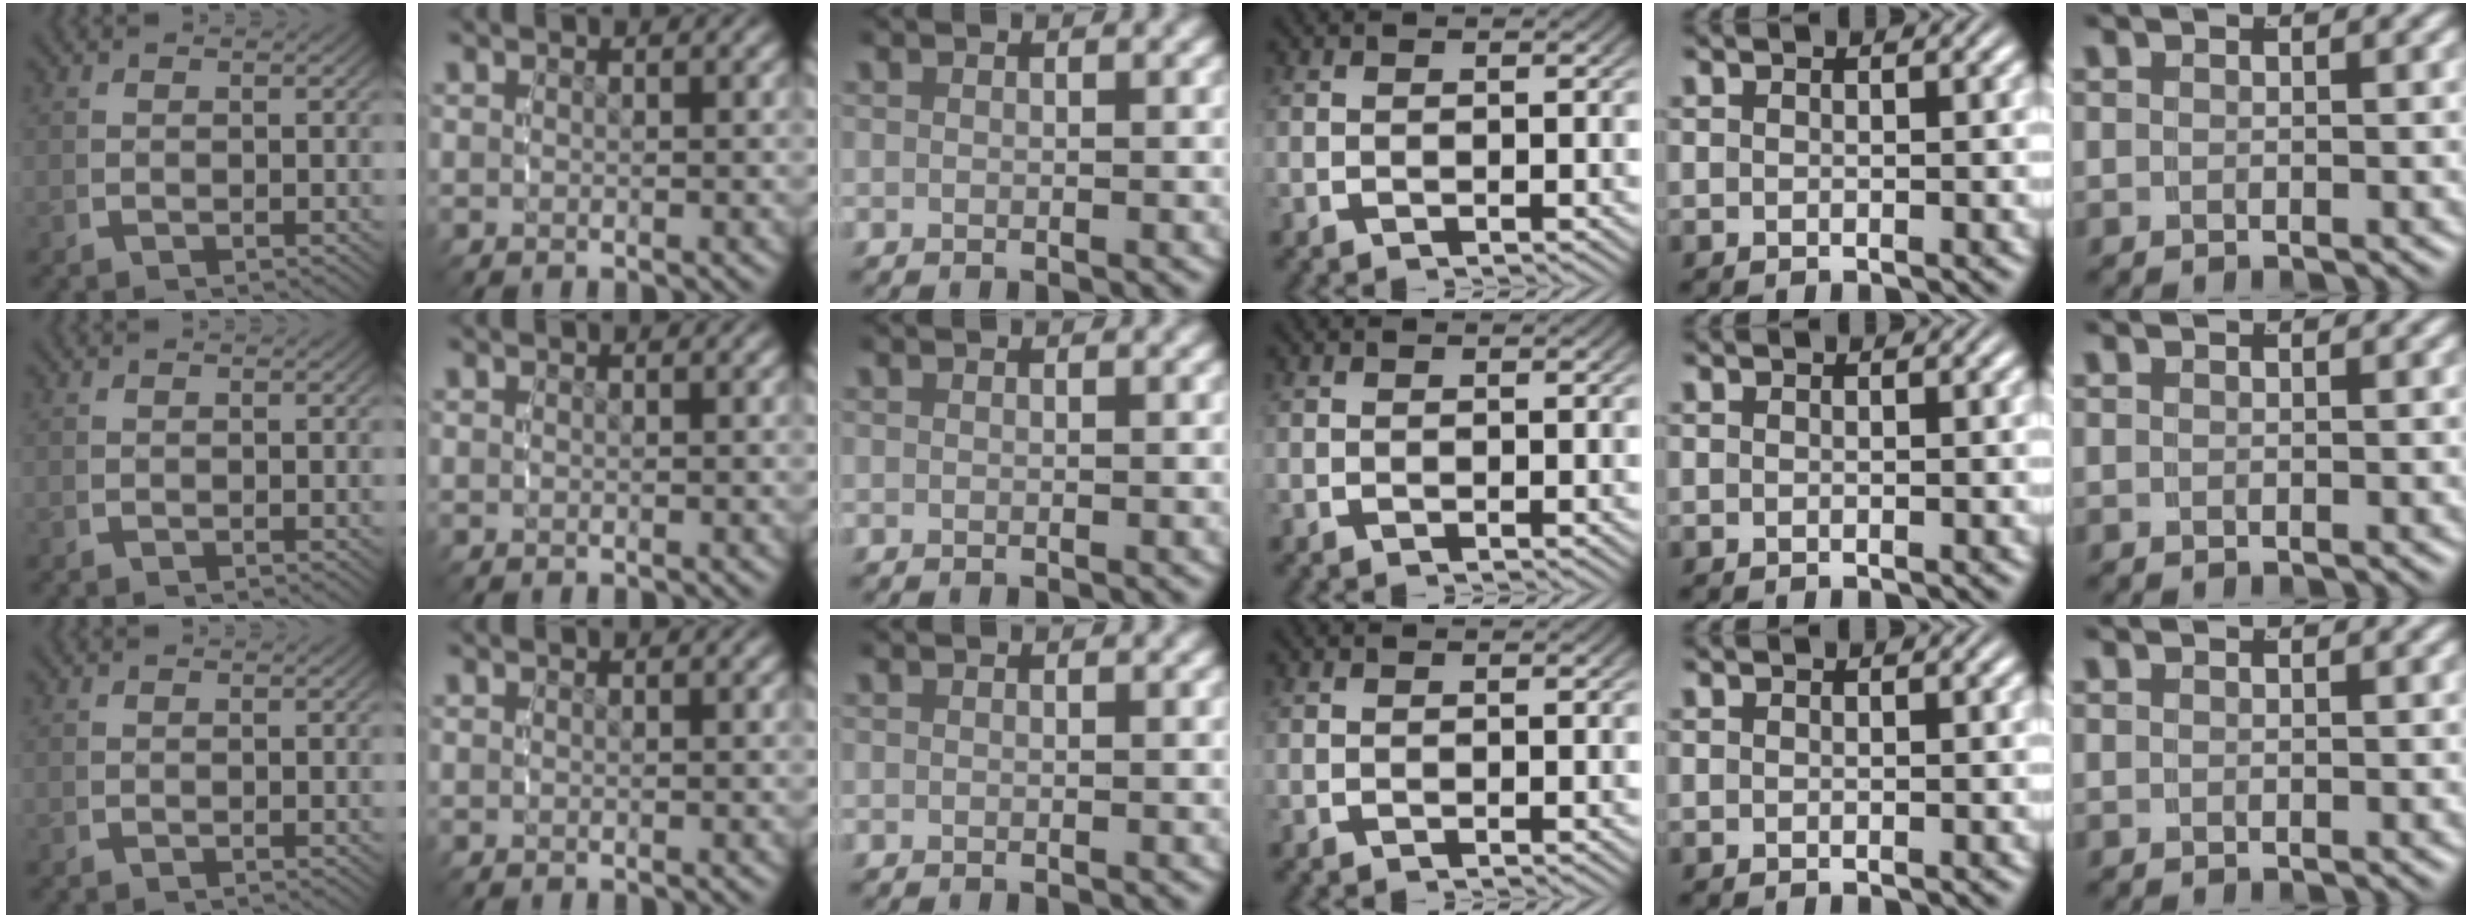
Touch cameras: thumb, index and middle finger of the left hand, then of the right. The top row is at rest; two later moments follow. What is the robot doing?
{"motion": "reach", "object": "air blower"}